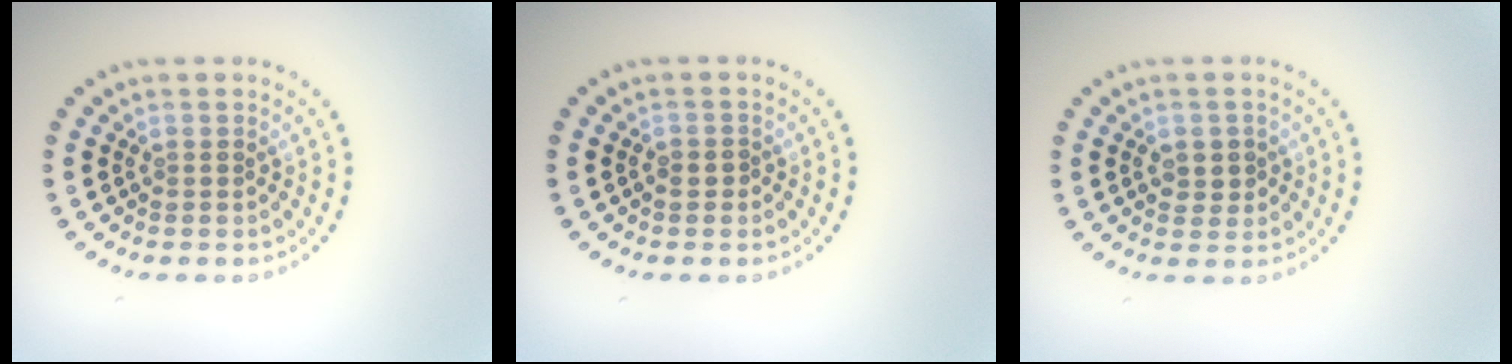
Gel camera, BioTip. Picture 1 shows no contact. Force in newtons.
{"total": 0.6, "press": 0.6, "slide": 0.3}
{"total": 1.5, "press": 1.4, "slide": 0.2}